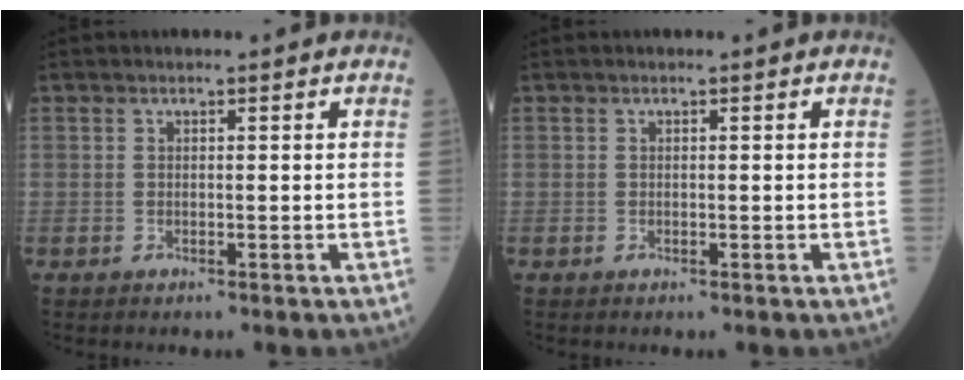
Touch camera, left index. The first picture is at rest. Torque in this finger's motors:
{"motor_torque": [-0.15, 0.10, 0.00, -0.01]}